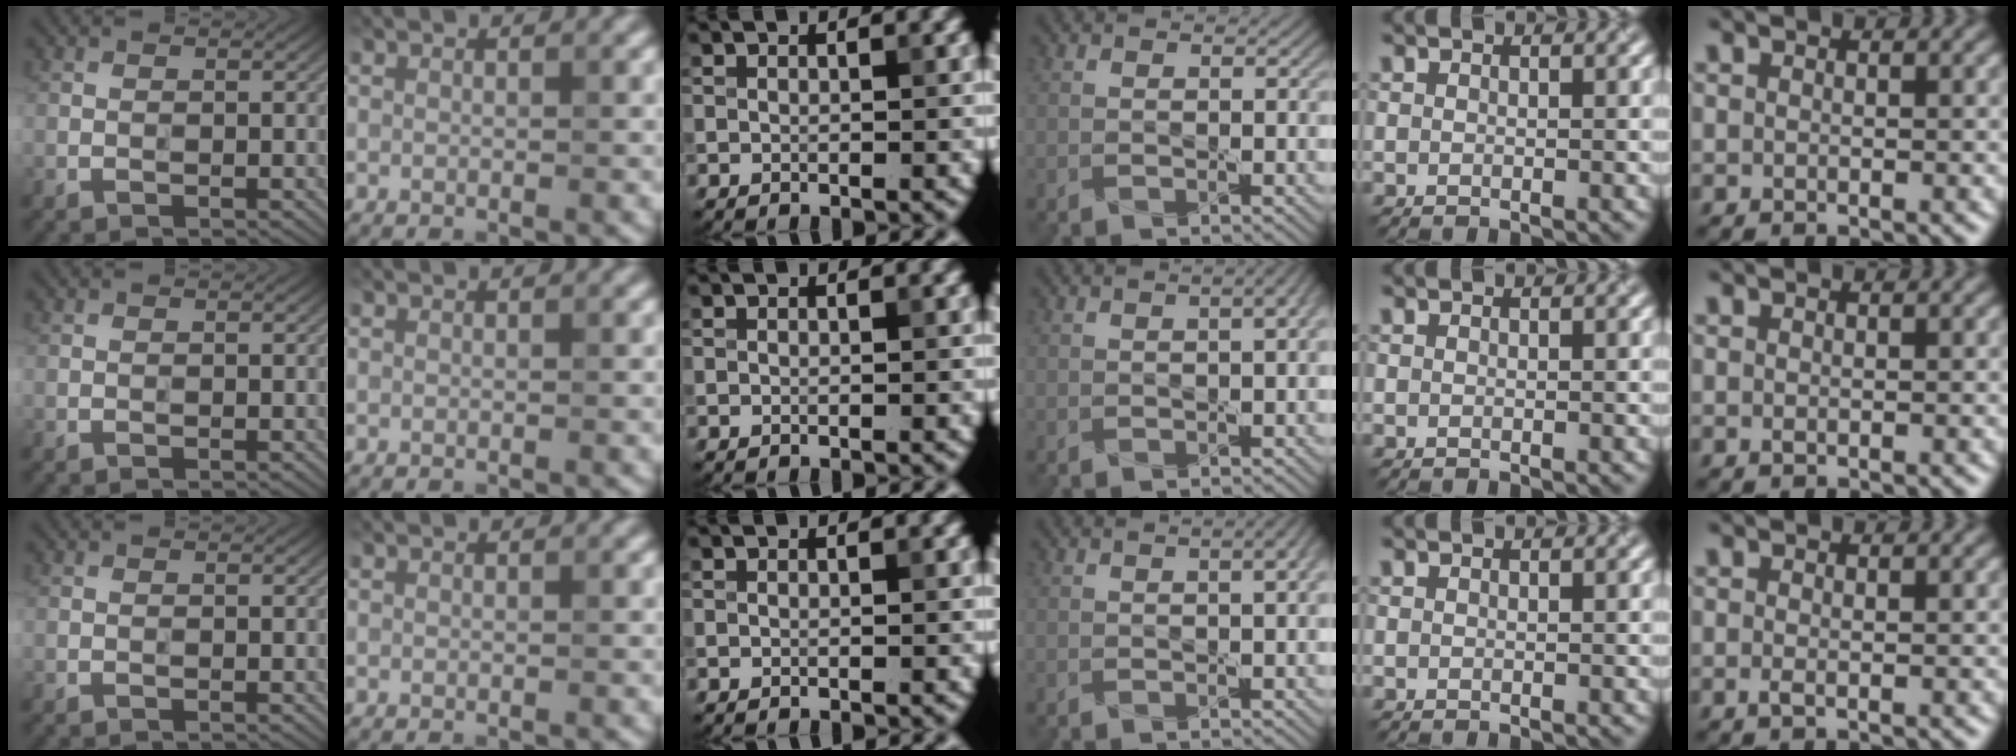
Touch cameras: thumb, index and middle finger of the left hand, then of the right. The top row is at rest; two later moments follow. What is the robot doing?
{"motion": "pour", "object": "sugar"}